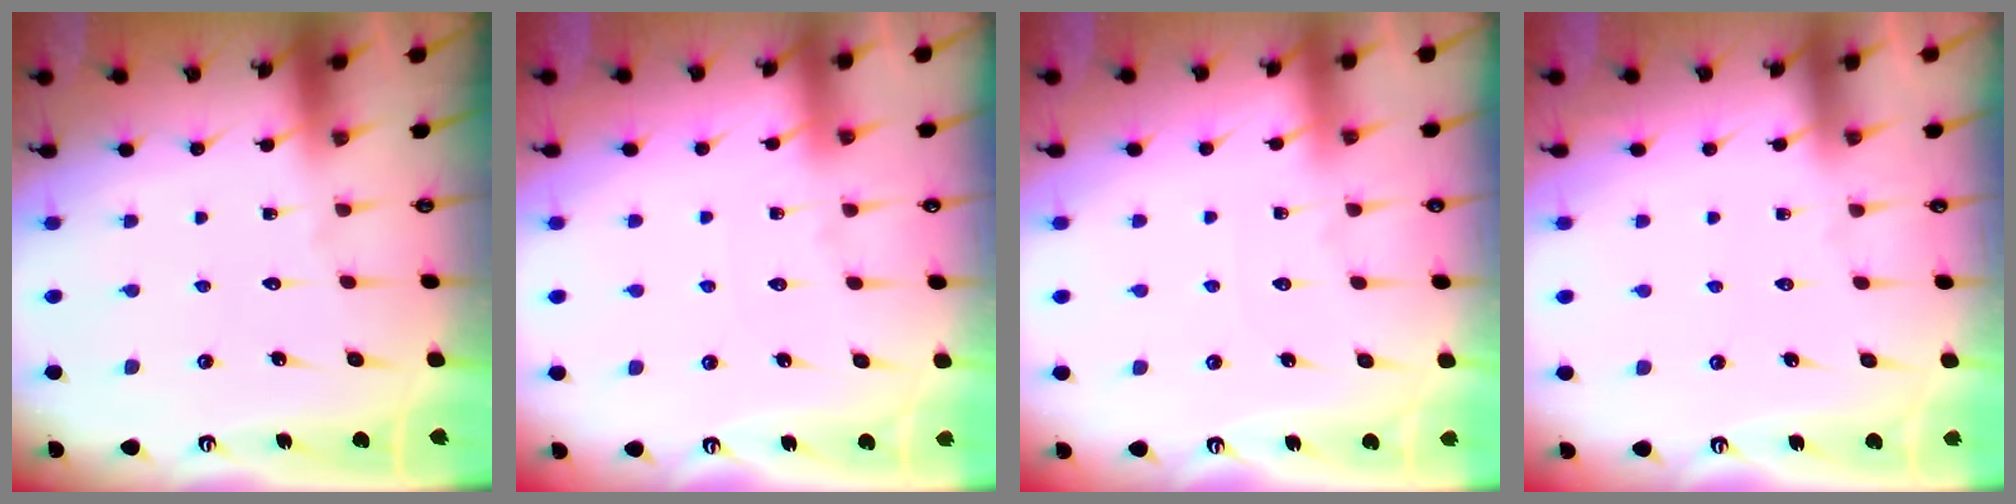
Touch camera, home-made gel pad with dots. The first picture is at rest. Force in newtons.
{"total": 2.7, "press": 2.7, "slide": 0.4}
{"total": 2.5, "press": 2.5, "slide": 0.5}
{"total": 2.5, "press": 2.5, "slide": 0.4}